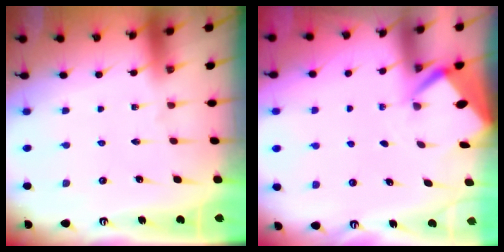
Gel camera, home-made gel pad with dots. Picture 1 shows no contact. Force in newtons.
{"total": 2.7, "press": 2.7, "slide": 0.3}